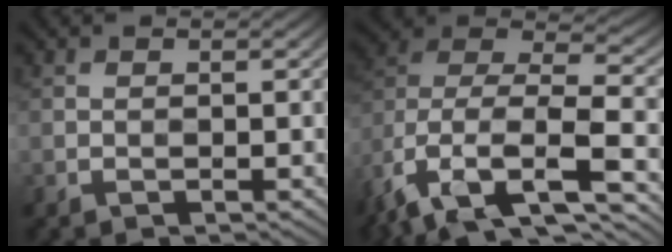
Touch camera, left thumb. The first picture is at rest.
{"total": 16.4, "force": [-7.7, 9.1, 11.3], "torque": [-0.276, -0.017, -0.096]}